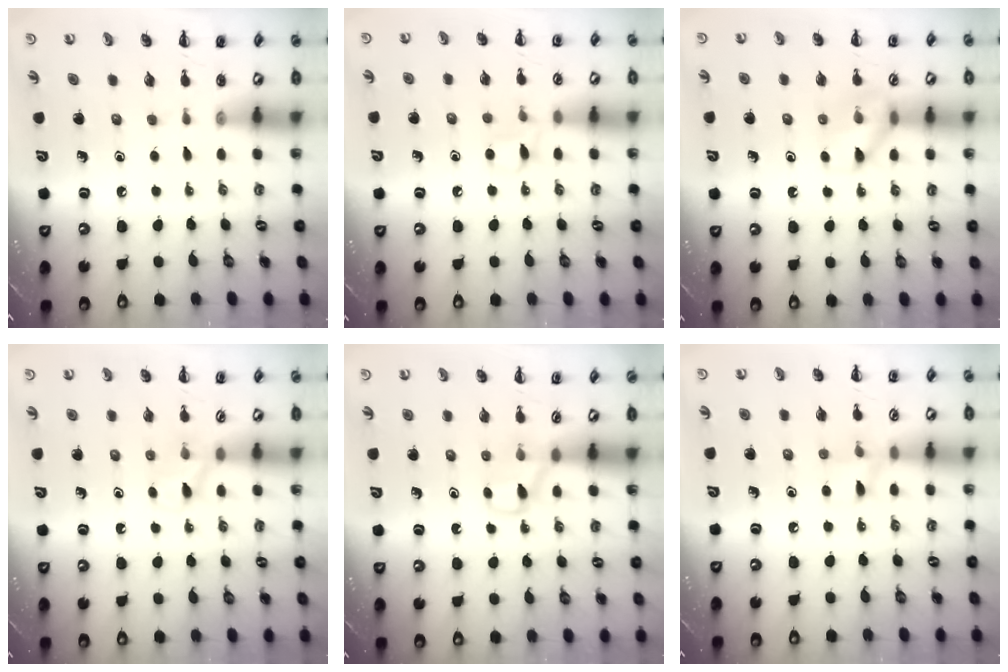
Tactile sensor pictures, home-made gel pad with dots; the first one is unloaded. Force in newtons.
{"total": 3.4, "press": 3.2, "slide": 1.1}
{"total": 8.9, "press": 8.9, "slide": 0.5}
{"total": 3.7, "press": 3.4, "slide": 1.5}
{"total": 3.6, "press": 3.4, "slide": 1.3}
{"total": 6.4, "press": 6.1, "slide": 2.1}